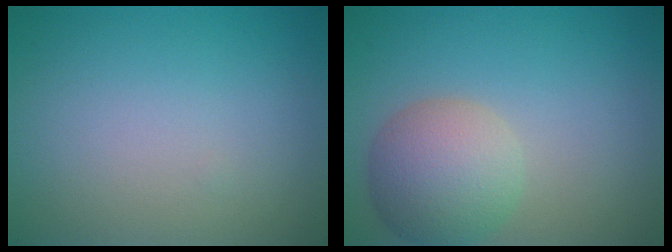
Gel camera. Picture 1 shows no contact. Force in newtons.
{"total": 5.4, "press": 5.4, "slide": 0.4}